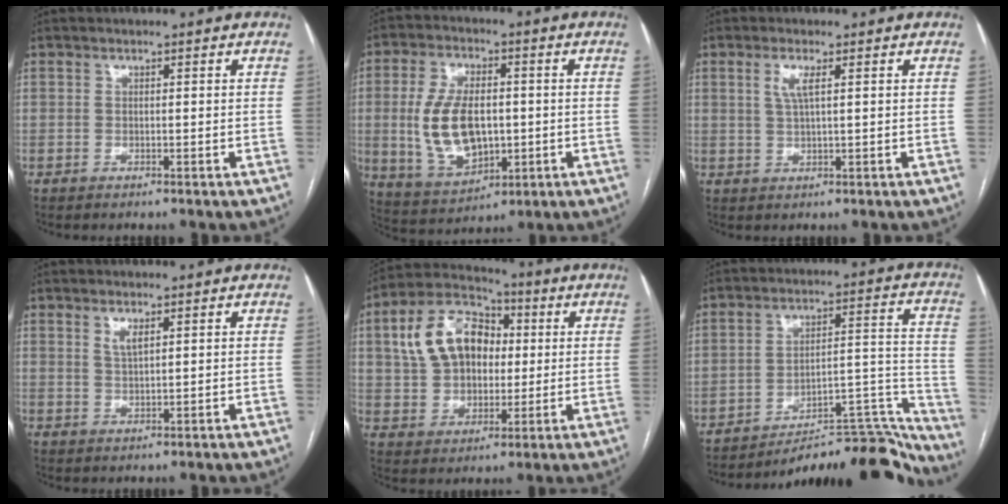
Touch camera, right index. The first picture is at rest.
{"total": 12.4, "force": [-0.4, 6.9, 10.3], "torque": [-0.216, 0.006, 0.008]}
{"total": 2.7, "force": [1.0, 0.3, 2.5], "torque": [-0.058, 0.000, 0.021]}
{"total": 2.1, "force": [1.2, 0.4, 1.6], "torque": [-0.036, -0.003, 0.026]}
{"total": 13.1, "force": [2.7, 9.3, 8.9], "torque": [-0.190, 0.039, 0.049]}
{"total": 24.6, "force": [-23.5, 3.5, 6.5], "torque": [-0.013, 0.041, -0.318]}